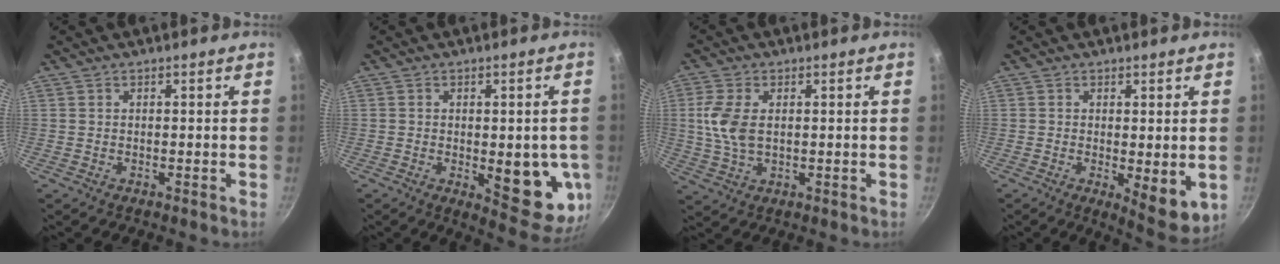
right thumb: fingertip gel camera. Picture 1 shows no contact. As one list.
[{"total": 13.1, "force": [-1.9, 5.3, 11.8], "torque": [-0.105, -0.022, -0.018]}, {"total": 7.4, "force": [0.9, 4.3, 6.0], "torque": [-0.127, 0.001, 0.017]}, {"total": 7.4, "force": [-0.6, 2.8, 6.8], "torque": [-0.083, -0.018, -0.002]}]